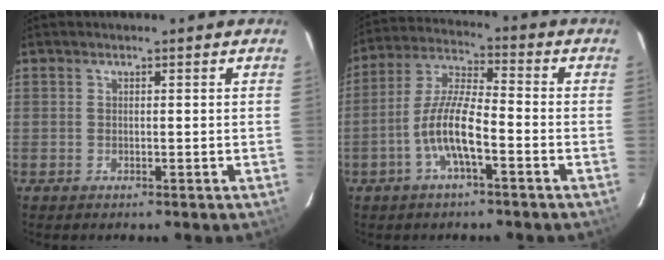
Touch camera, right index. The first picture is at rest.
{"total": 9.5, "force": [-4.0, 2.2, 8.3], "torque": [-0.177, 0.004, -0.076]}